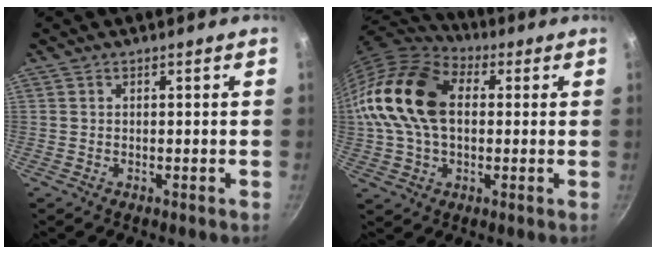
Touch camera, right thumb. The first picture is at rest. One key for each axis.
{"total": 19.7, "fx": 2.1, "fy": 13.1, "fz": 14.5, "tx": -0.271, "ty": 0.033, "tz": 0.024}